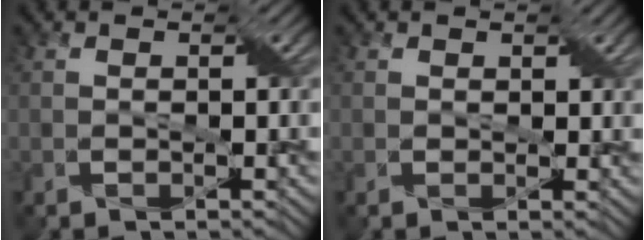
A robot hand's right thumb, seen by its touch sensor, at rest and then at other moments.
{"total": 0.6, "force": [0.5, 0.3, -0.1], "torque": [0.000, 0.003, 0.005]}